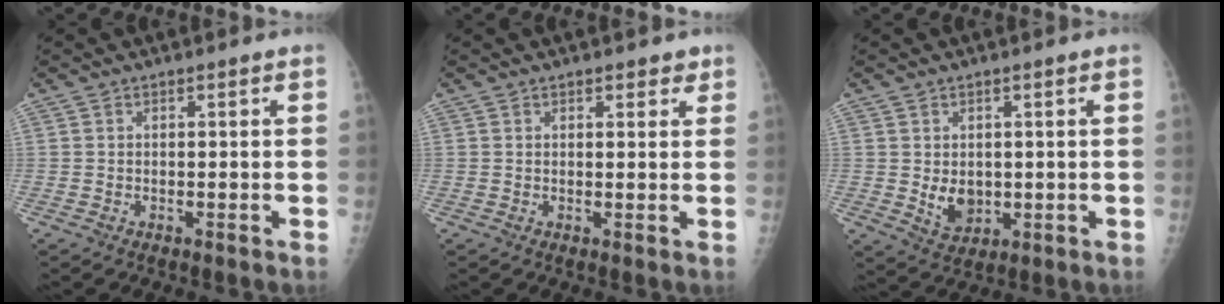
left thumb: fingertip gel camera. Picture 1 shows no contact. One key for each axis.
{"total": 2.1, "fx": 1.5, "fy": 1.2, "fz": 0.9, "tx": 0.009, "ty": -0.006, "tz": 0.014}
{"total": 5.1, "fx": 0.1, "fy": 3.9, "fz": 3.3, "tx": -0.035, "ty": -0.011, "tz": 0.018}